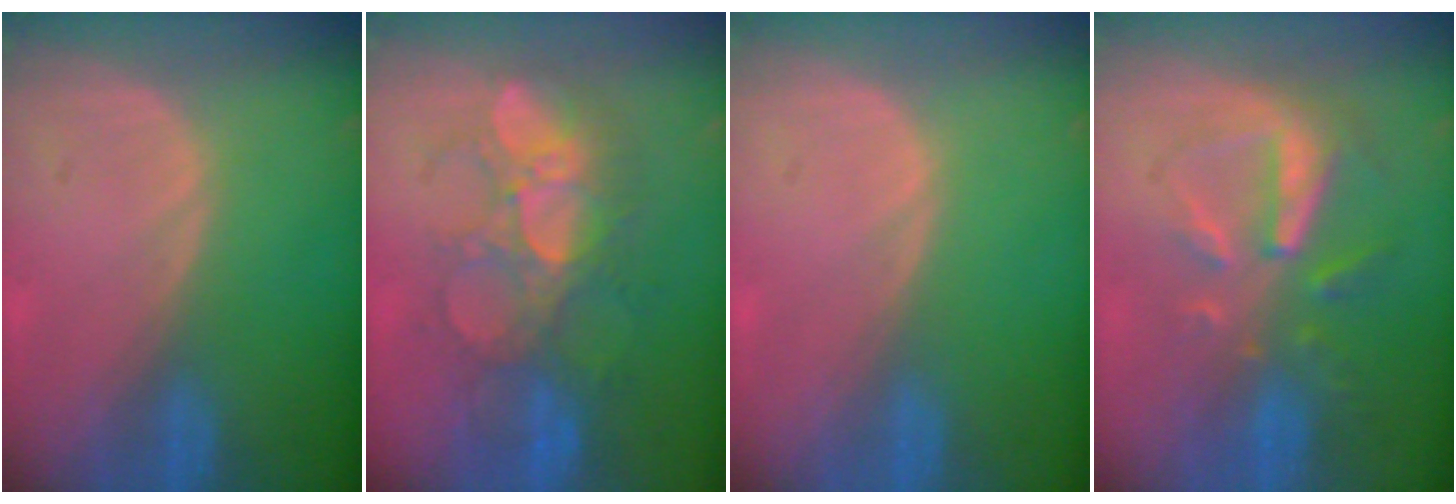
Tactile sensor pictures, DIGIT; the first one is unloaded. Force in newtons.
{"total": 9.0, "press": 8.8, "slide": 2.3}
{"total": 0.0}
{"total": 8.2, "press": 7.4, "slide": 3.5}